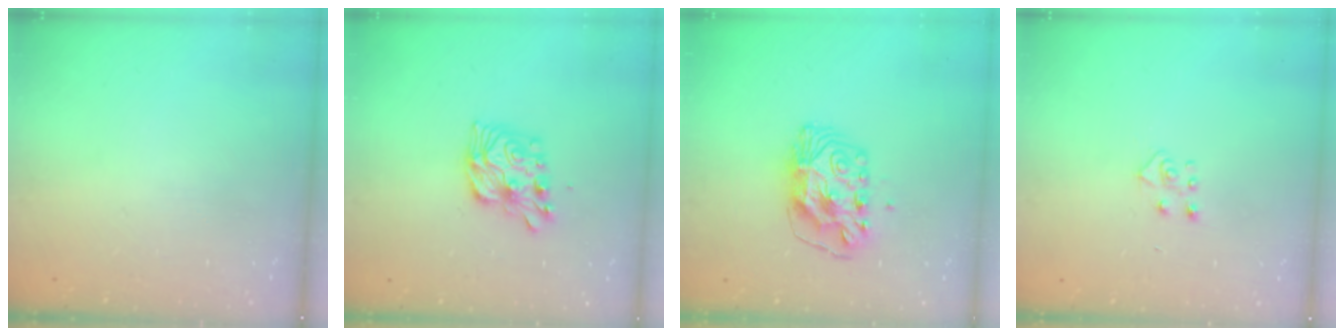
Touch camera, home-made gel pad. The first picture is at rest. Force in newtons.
{"total": 11.6, "press": 11.6, "slide": 0.3}
{"total": 9.6, "press": 9.6, "slide": 0.9}
{"total": 5.5, "press": 5.5, "slide": 0.5}